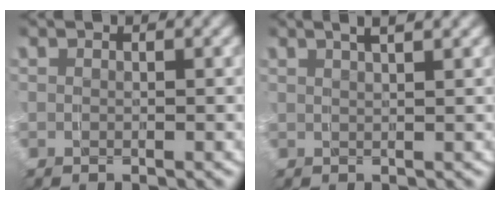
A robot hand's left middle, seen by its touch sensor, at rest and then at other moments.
{"total": 3.3, "force": [2.3, 0.7, 2.3], "torque": [-0.031, 0.015, 0.032]}